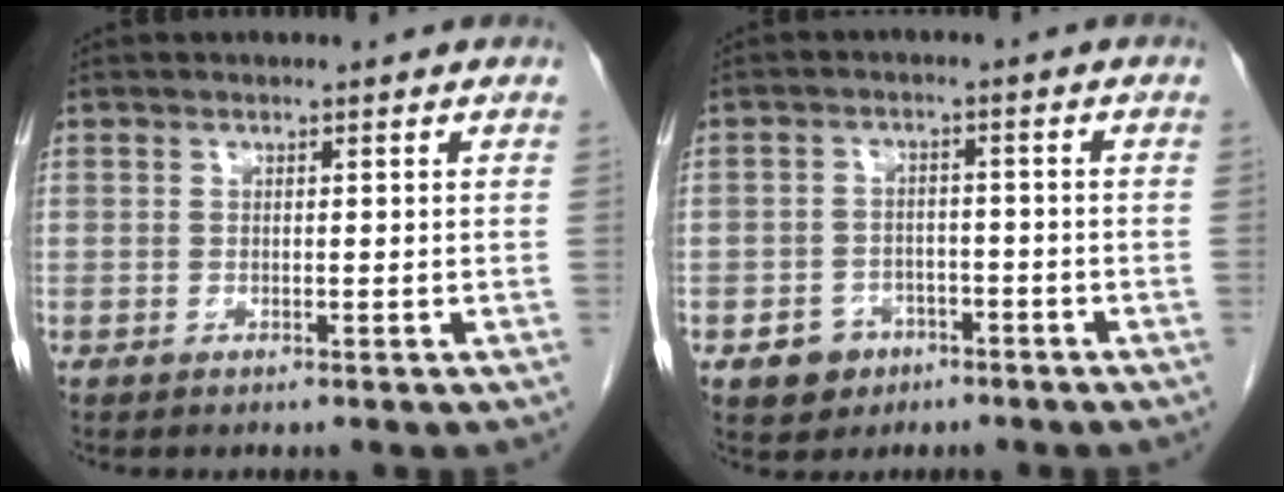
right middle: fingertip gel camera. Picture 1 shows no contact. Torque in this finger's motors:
{"motor_torque": [0.48, -0.50, 0.18, 0.01]}